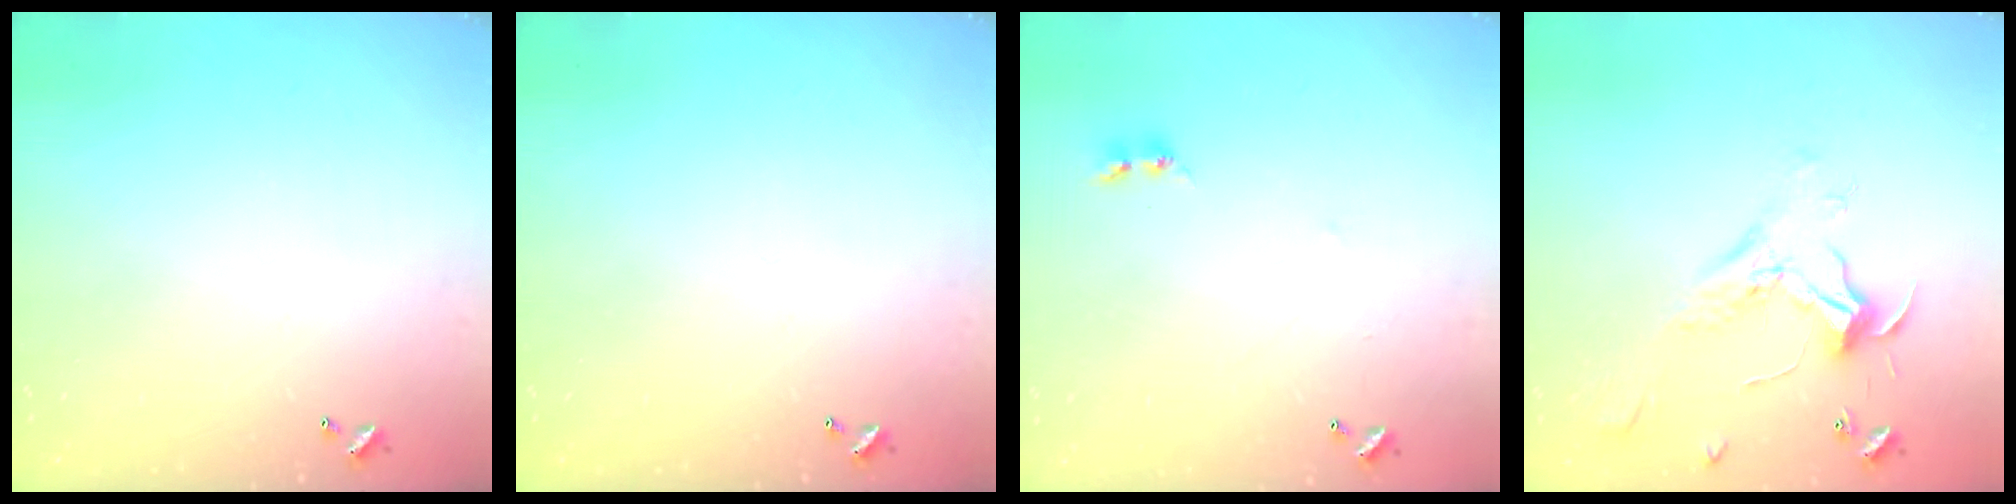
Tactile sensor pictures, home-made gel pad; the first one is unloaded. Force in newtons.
{"total": 0.0}
{"total": 2.5, "press": 2.4, "slide": 0.4}
{"total": 2.3, "press": 2.2, "slide": 0.8}